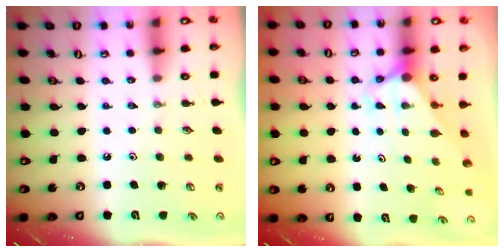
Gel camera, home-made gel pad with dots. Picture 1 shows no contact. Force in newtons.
{"total": 3.0, "press": 3.0, "slide": 0.0}